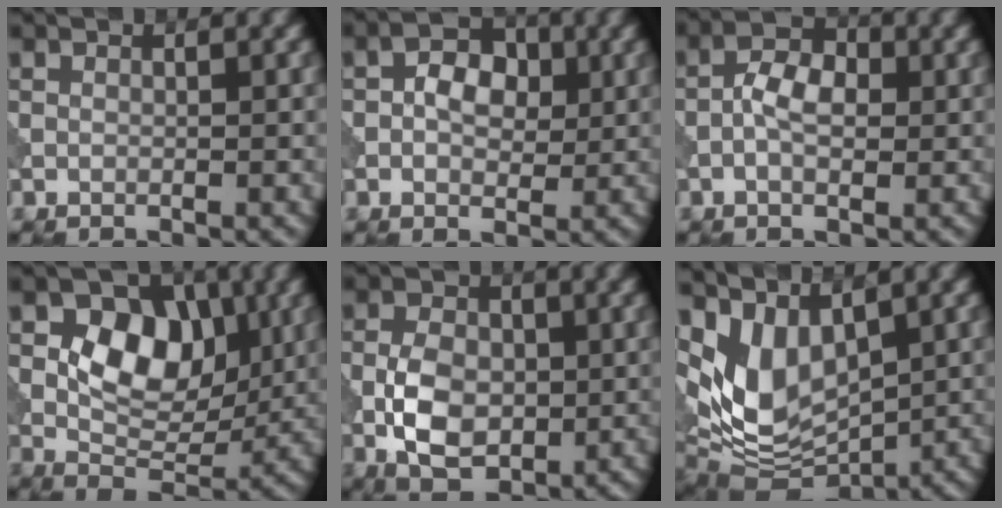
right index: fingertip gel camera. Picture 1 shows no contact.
{"total": 3.5, "force": [-0.1, 2.5, 2.6], "torque": [-0.040, 0.004, -0.010]}
{"total": 3.4, "force": [-0.7, 1.8, 2.7], "torque": [-0.052, 0.005, -0.020]}
{"total": 6.9, "force": [1.0, 4.7, 5.0], "torque": [-0.070, -0.004, 0.014]}
{"total": 6.4, "force": [-1.3, 4.1, 4.8], "torque": [-0.088, -0.001, -0.031]}
{"total": 7.3, "force": [1.4, 4.4, 5.7], "torque": [-0.116, -0.024, 0.035]}